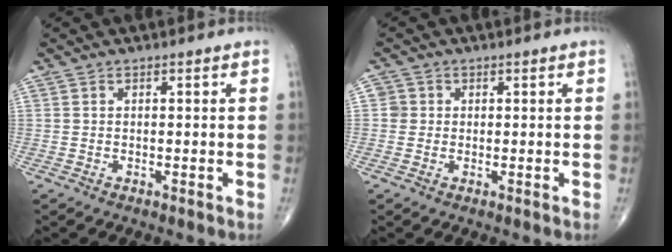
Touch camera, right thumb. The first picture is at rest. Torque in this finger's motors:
{"motor_torque": [-0.11, 0.34, 0.26, 0.24, -0.02]}